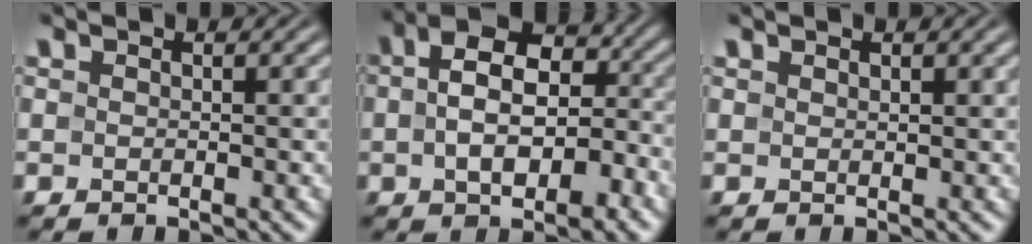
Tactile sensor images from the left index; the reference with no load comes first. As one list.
[{"total": 8.2, "force": [-0.7, 4.9, 6.6], "torque": [-0.107, 0.011, -0.016]}, {"total": 0.5, "force": [0.5, 0.1, 0.2], "torque": [-0.003, 0.000, 0.009]}]